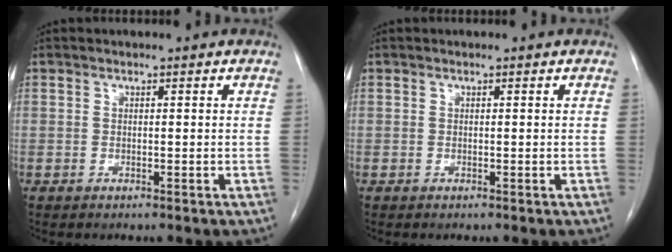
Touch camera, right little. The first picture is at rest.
{"total": 0.0}